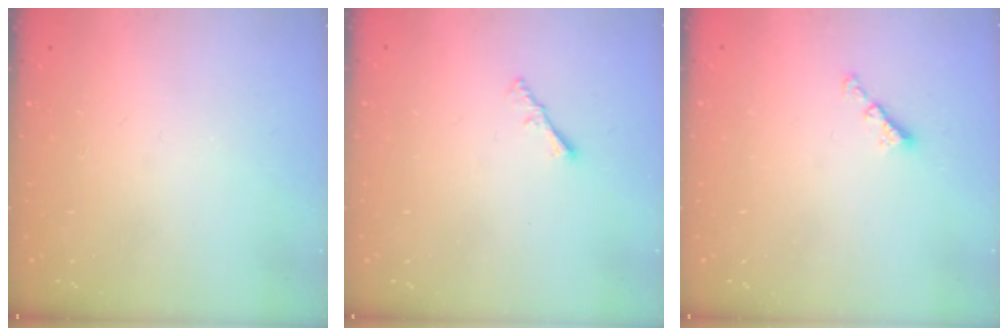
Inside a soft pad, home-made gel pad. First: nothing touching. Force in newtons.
{"total": 1.3, "press": 1.2, "slide": 0.4}
{"total": 2.5, "press": 2.5, "slide": 0.4}